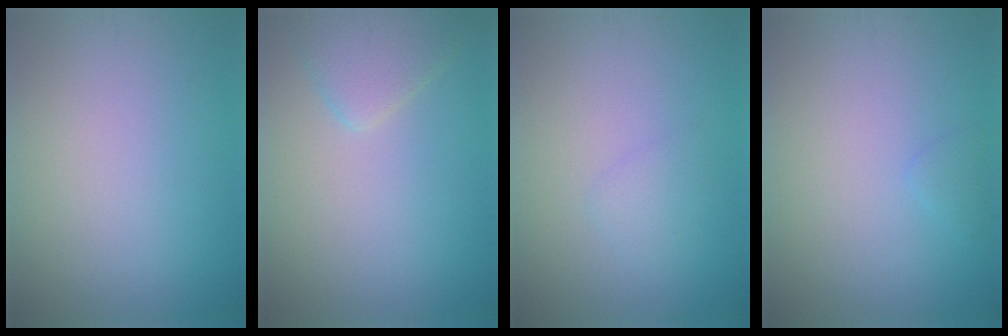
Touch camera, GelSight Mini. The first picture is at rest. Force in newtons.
{"total": 2.8, "press": 2.8, "slide": 0.2}
{"total": 1.2, "press": 1.1, "slide": 0.1}
{"total": 0.9, "press": 0.9, "slide": 0.1}